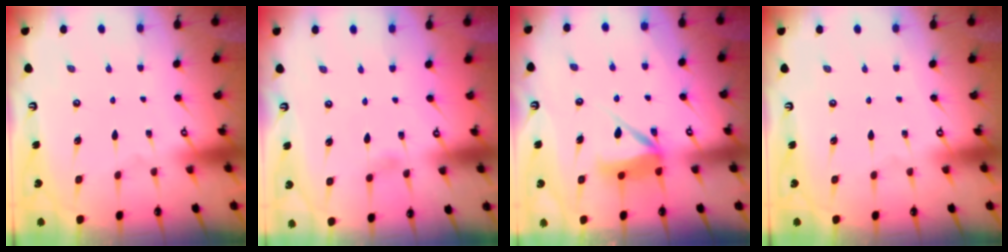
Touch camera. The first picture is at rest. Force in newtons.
{"total": 2.9, "press": 2.9, "slide": 0.4}
{"total": 7.5, "press": 7.5, "slide": 0.1}
{"total": 0.0}